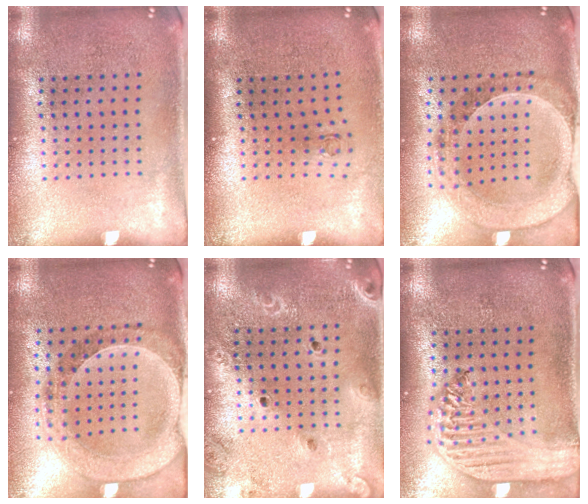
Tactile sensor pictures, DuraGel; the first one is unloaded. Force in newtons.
{"total": 0.7, "press": 0.3, "slide": 0.6}
{"total": 1.5, "press": 1.5, "slide": 0.3}
{"total": 1.5, "press": 1.5, "slide": 0.3}
{"total": 1.9, "press": 1.8, "slide": 0.7}
{"total": 2.7, "press": 2.2, "slide": 1.5}